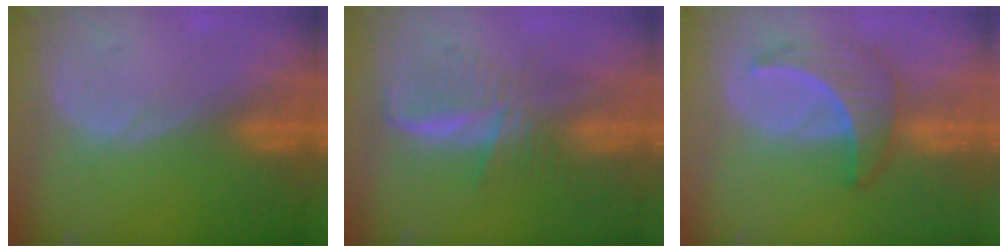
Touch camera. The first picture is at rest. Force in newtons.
{"total": 5.9, "press": 5.8, "slide": 0.8}
{"total": 6.4, "press": 6.2, "slide": 1.7}